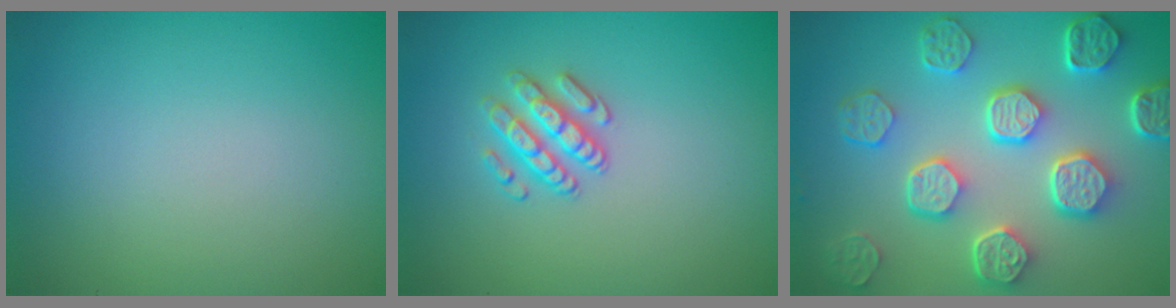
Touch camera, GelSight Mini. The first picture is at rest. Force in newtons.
{"total": 2.5, "press": 2.3, "slide": 0.9}
{"total": 7.6, "press": 5.8, "slide": 4.9}